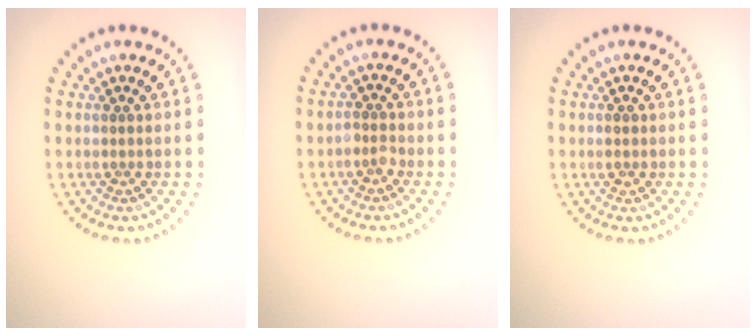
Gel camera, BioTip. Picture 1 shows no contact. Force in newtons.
{"total": 1.1, "press": 1.1, "slide": 0.3}
{"total": 1.1, "press": 1.1, "slide": 0.0}